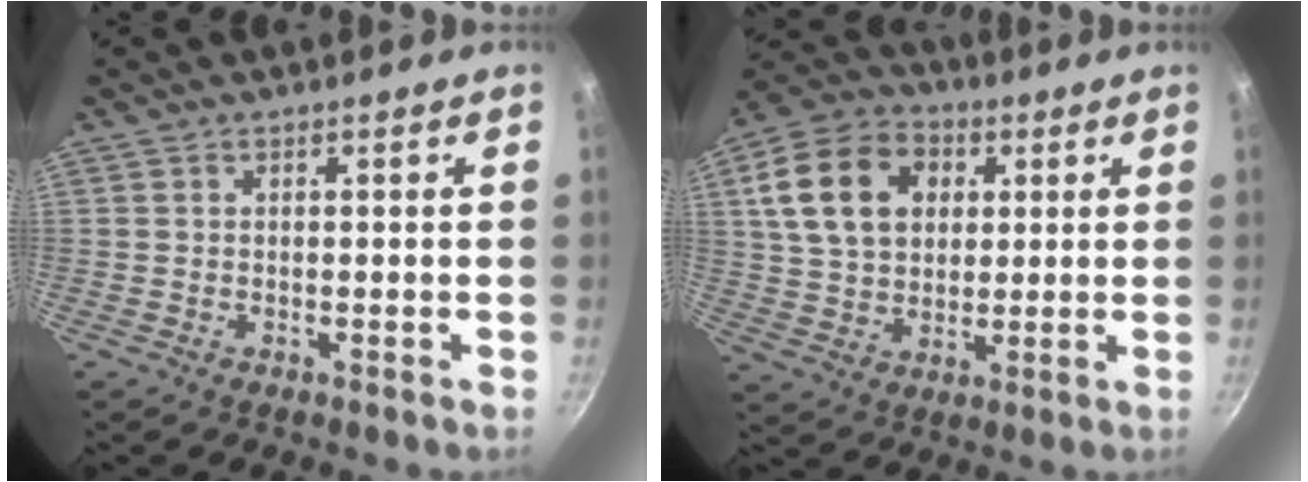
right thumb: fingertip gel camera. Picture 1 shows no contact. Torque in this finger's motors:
{"motor_torque": [-0.80, 1.43, 0.66, 0.25, 0.34]}